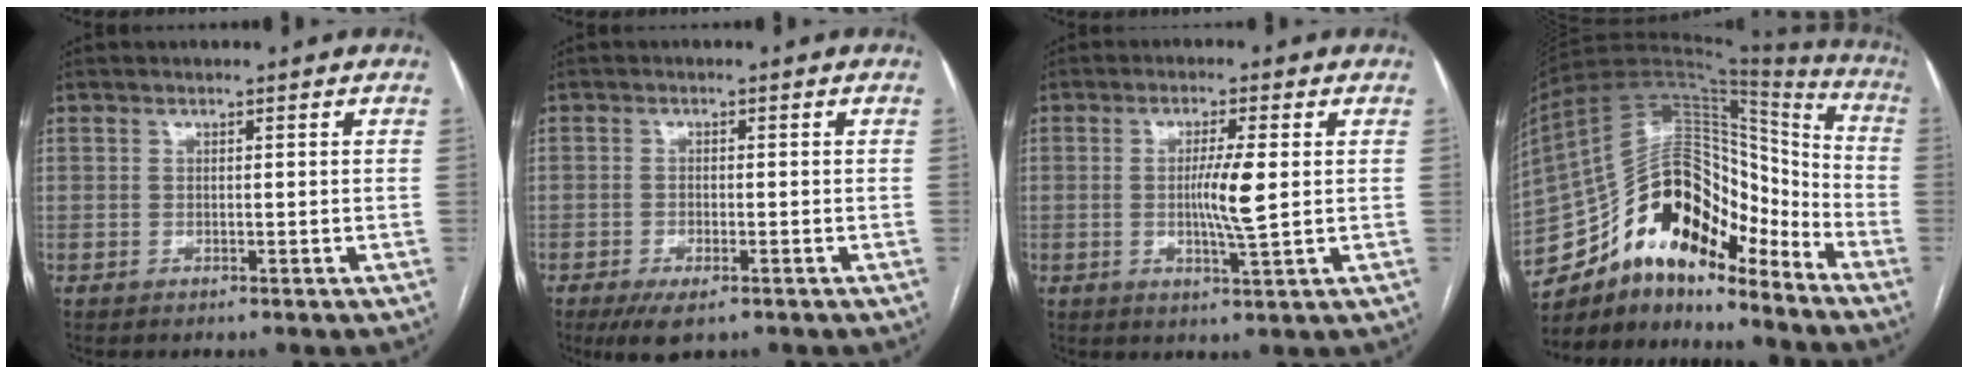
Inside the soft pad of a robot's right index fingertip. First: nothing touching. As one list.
[{"total": 4.7, "force": [-2.9, 1.5, 3.4], "torque": [-0.061, -0.009, -0.043]}, {"total": 5.7, "force": [0.2, -0.1, 5.7], "torque": [-0.104, -0.009, 0.002]}, {"total": 24.4, "force": [-16.7, 9.7, 14.9], "torque": [-0.312, 0.037, -0.285]}]